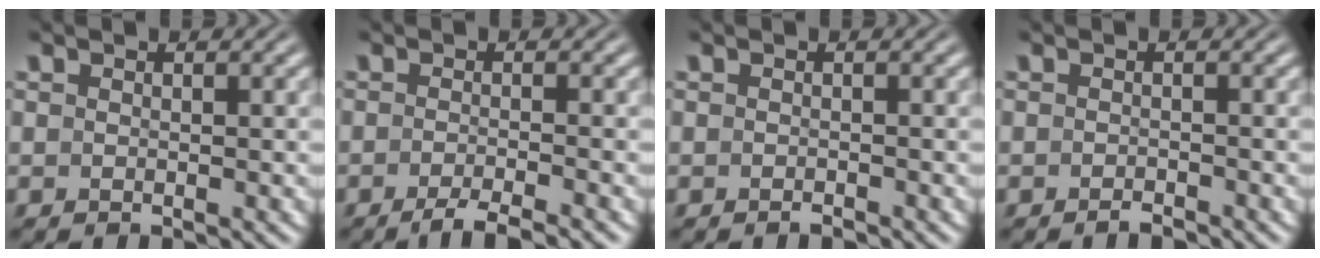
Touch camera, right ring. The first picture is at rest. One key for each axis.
{"total": 3.6, "fx": -3.1, "fy": 0.2, "fz": 1.8, "tx": -0.027, "ty": -0.003, "tz": -0.051}
{"total": 0.7, "fx": -0.7, "fy": -0.2, "fz": 0.1, "tx": -0.002, "ty": 0.000, "tz": -0.013}
{"total": 1.1, "fx": -1.1, "fy": -0.4, "fz": 0.1, "tx": -0.003, "ty": 0.000, "tz": -0.019}